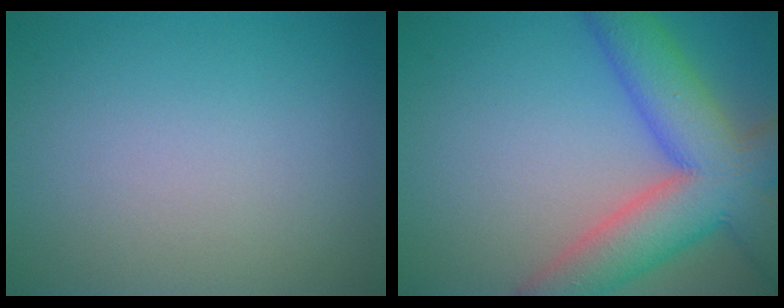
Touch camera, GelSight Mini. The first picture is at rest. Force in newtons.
{"total": 10.2, "press": 10.2, "slide": 0.5}